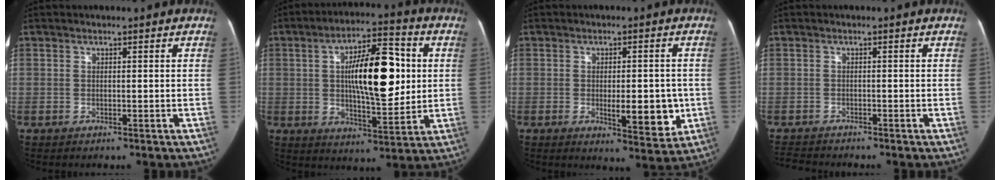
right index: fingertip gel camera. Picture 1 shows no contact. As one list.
[{"total": 15.4, "force": [2.1, 4.9, 14.4], "torque": [-0.228, 0.021, 0.034]}, {"total": 8.1, "force": [-1.4, 2.6, 7.5], "torque": [-0.098, -0.010, -0.012]}, {"total": 3.0, "force": [-2.9, 0.1, 0.3], "torque": [-0.002, -0.015, -0.050]}]